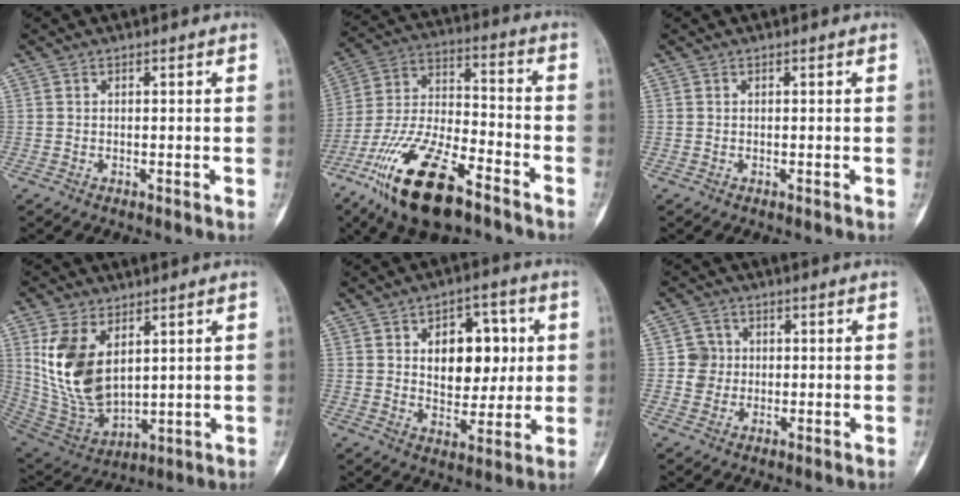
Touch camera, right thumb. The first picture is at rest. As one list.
[{"total": 20.7, "force": [-12.7, 7.4, 14.6], "torque": [-0.306, 0.052, -0.233]}, {"total": 0.0}, {"total": 15.1, "force": [4.8, 8.8, 11.2], "torque": [-0.204, -0.025, 0.115]}, {"total": 13.3, "force": [2.8, 8.5, 9.9], "torque": [-0.085, -0.003, 0.044]}, {"total": 3.9, "force": [0.3, 3.9, 0.5], "torque": [0.020, 0.008, 0.001]}]